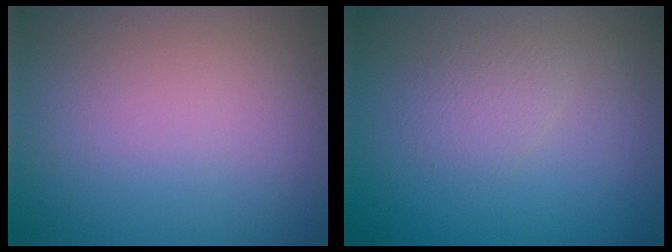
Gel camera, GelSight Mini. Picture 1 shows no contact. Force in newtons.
{"total": 1.6, "press": 1.6, "slide": 0.0}